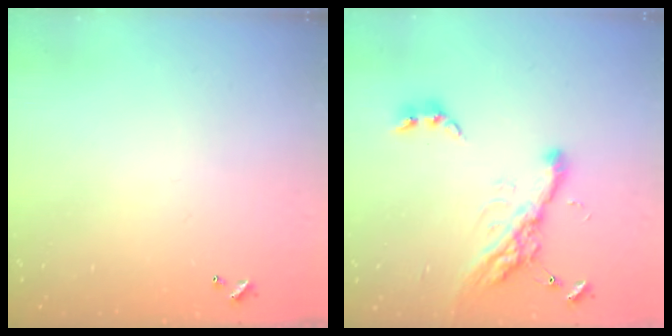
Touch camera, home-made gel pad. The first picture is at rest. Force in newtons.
{"total": 15.2, "press": 15.1, "slide": 1.6}